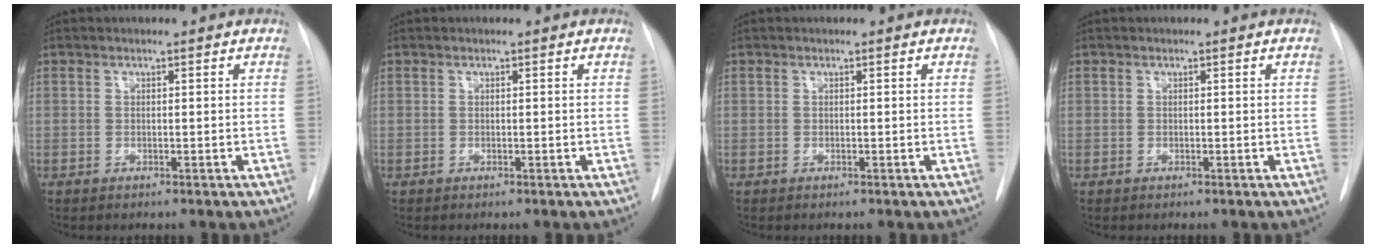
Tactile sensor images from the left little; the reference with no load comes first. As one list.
[{"total": 0.0}, {"total": 0.0}, {"total": 0.0}]